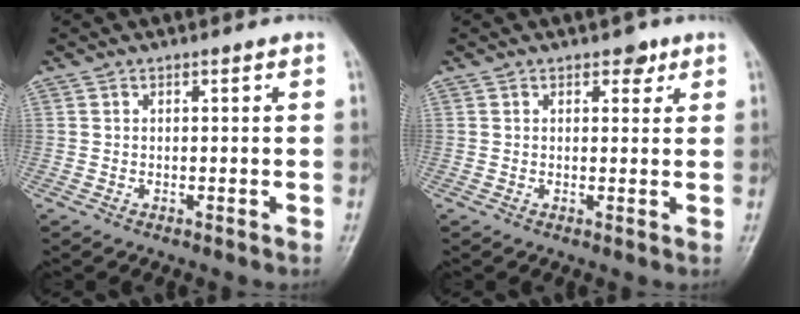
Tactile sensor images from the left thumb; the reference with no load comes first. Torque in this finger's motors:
{"motor_torque": [0.67, -0.21, 0.06, -0.20, 0.00]}